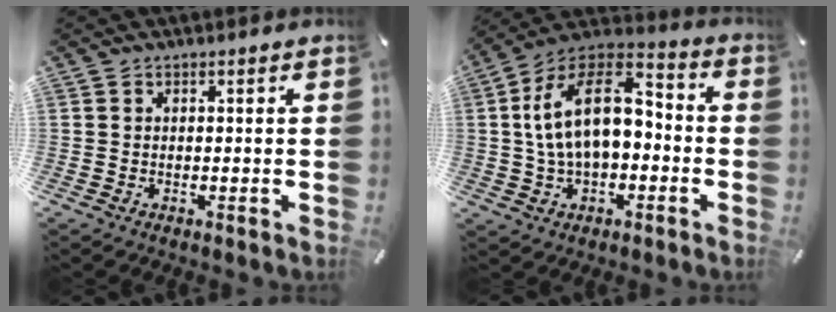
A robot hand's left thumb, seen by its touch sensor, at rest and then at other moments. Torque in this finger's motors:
{"motor_torque": [2.36, 2.63, 1.42, 0.23, 0.38]}